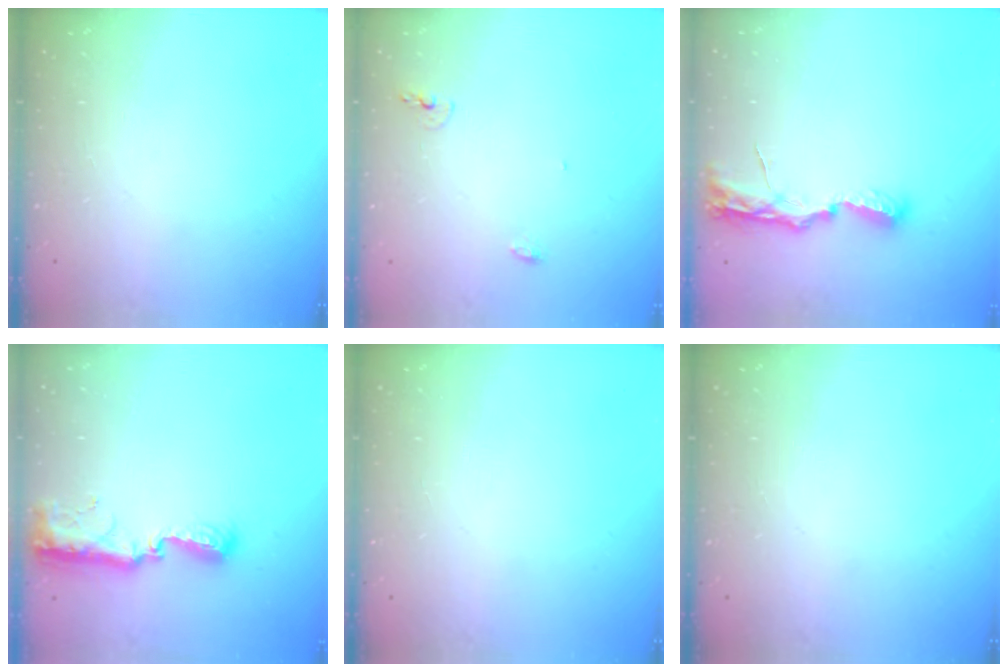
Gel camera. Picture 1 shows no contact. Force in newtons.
{"total": 4.3, "press": 4.2, "slide": 0.9}
{"total": 8.0, "press": 8.0, "slide": 0.7}
{"total": 11.2, "press": 10.1, "slide": 4.8}
{"total": 0.0}
{"total": 0.0}